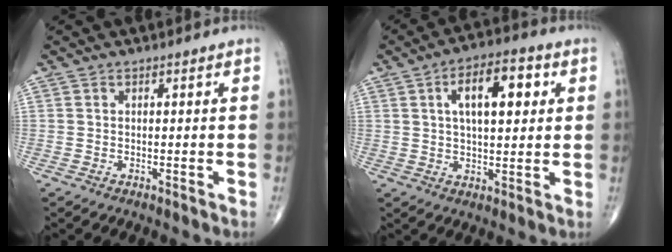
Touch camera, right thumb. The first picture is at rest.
{"total": 11.5, "force": [3.3, 5.2, 9.7], "torque": [-0.133, 0.007, 0.048]}